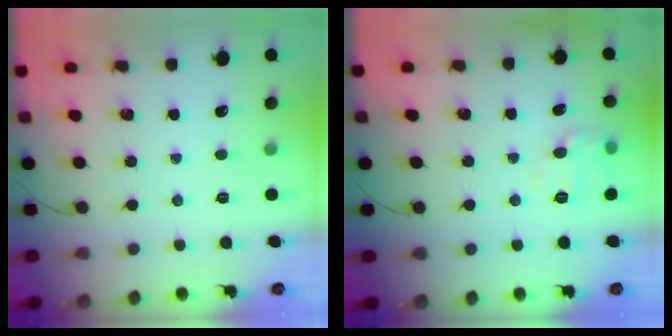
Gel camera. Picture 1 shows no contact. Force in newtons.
{"total": 7.6, "press": 7.5, "slide": 0.6}